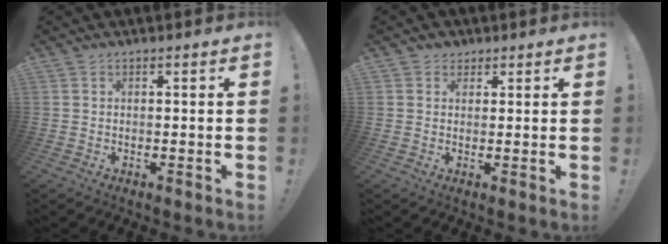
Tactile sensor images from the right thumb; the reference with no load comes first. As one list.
[{"total": 2.9, "force": [1.7, 2.3, 0.4], "torque": [-0.005, -0.003, 0.032]}]